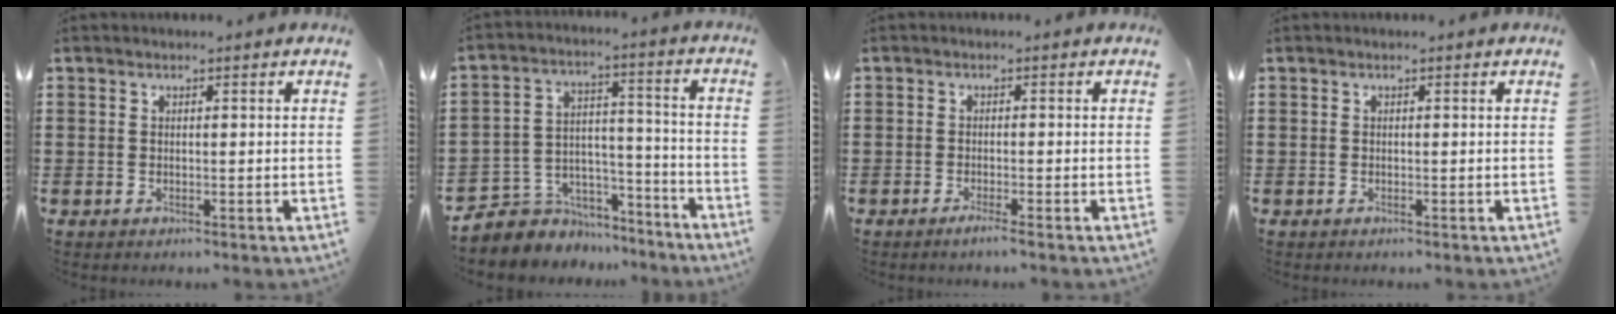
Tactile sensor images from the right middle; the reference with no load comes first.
{"total": 5.2, "force": [-4.2, 3.1, -0.3], "torque": [-0.012, 0.008, -0.084]}
{"total": 1.4, "force": [-1.1, -0.2, 0.9], "torque": [-0.015, -0.006, -0.018]}
{"total": 0.0}